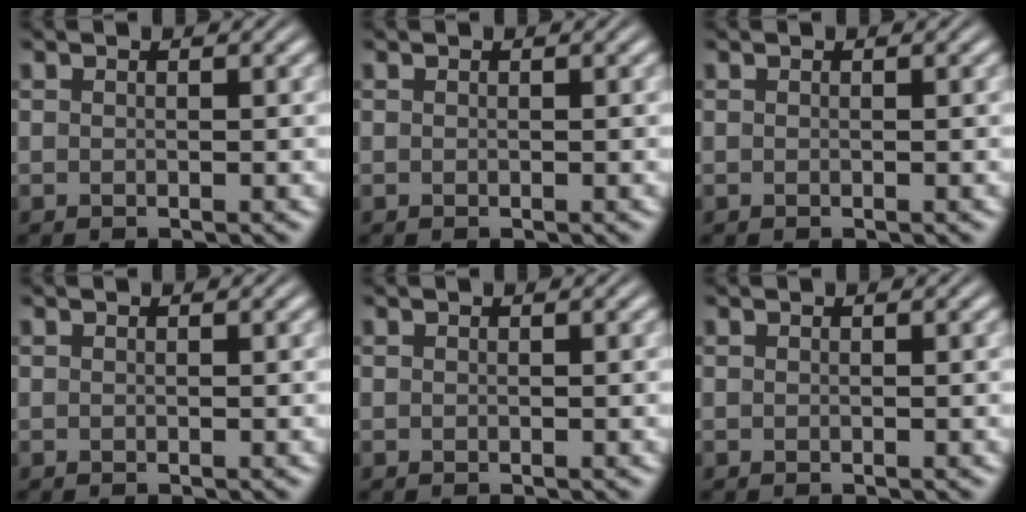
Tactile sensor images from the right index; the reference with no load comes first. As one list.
[{"total": 0.0}, {"total": 0.0}, {"total": 0.0}, {"total": 0.0}, {"total": 0.0}]